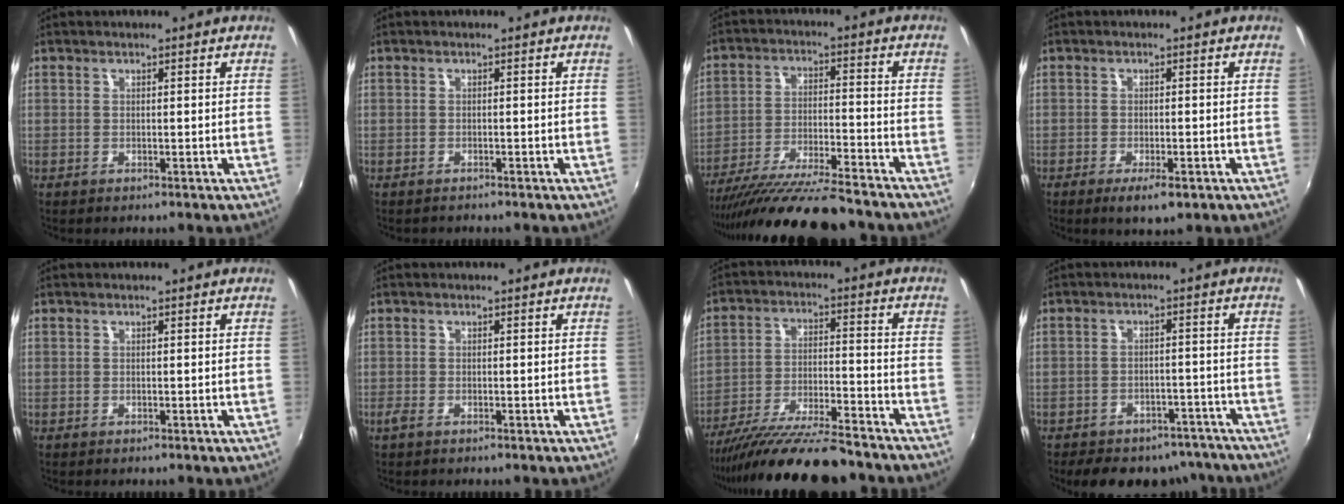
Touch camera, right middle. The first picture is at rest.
{"total": 0.9, "force": [-0.9, 0.3, 0.0], "torque": [-0.005, -0.002, -0.014]}
{"total": 17.9, "force": [-15.6, 1.7, 8.6], "torque": [-0.170, -0.044, -0.253]}
{"total": 4.3, "force": [-2.5, 1.3, 3.3], "torque": [-0.068, -0.015, -0.041]}
{"total": 0.0}
{"total": 1.2, "force": [-0.7, 0.3, 0.9], "torque": [-0.019, -0.004, -0.015]}
{"total": 18.6, "force": [-16.0, 2.7, 9.2], "torque": [-0.180, -0.044, -0.259]}
{"total": 15.5, "force": [-12.7, 7.3, 5.1], "torque": [-0.113, 0.017, -0.147]}